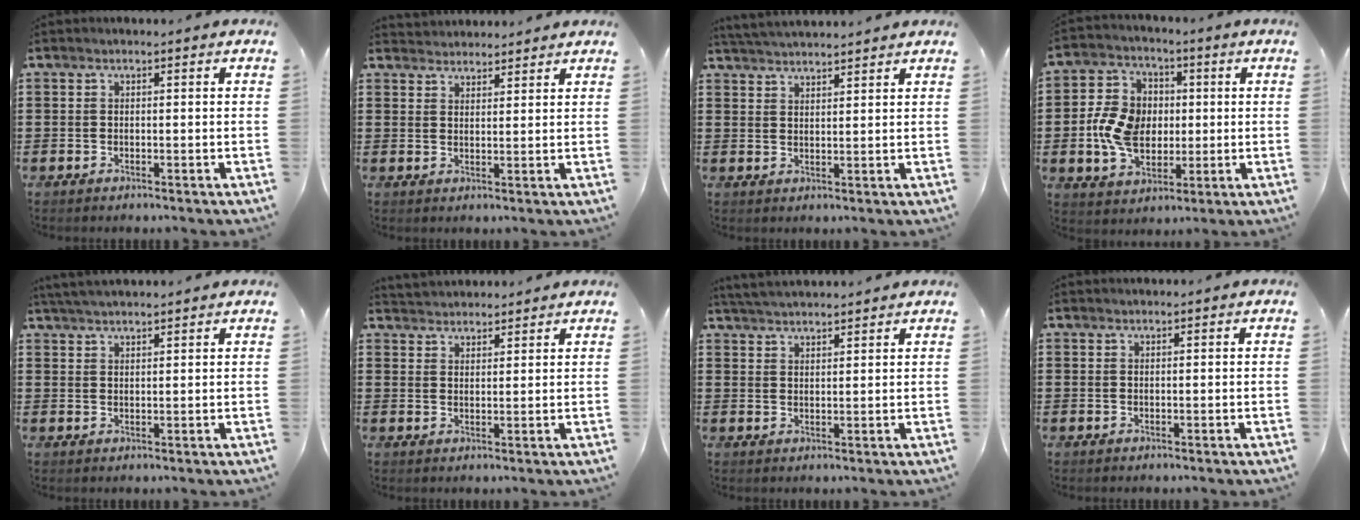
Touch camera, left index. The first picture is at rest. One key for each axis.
{"total": 2.5, "fx": 2.4, "fy": 0.2, "fz": -0.4, "tx": 0.001, "ty": -0.005, "tz": 0.048}
{"total": 3.2, "fx": 3.1, "fy": -0.3, "fz": 0.3, "tx": -0.016, "ty": -0.009, "tz": 0.059}
{"total": 9.0, "fx": -0.4, "fy": 7.1, "fz": 5.5, "tx": -0.125, "ty": 0.014, "tz": -0.008}
{"total": 3.3, "fx": 3.2, "fy": 0.0, "fz": 0.8, "tx": -0.023, "ty": -0.004, "tz": 0.062}
{"total": 2.7, "fx": 2.7, "fy": 0.2, "fz": -0.4, "tx": 0.000, "ty": -0.006, "tz": 0.052}
{"total": 3.4, "fx": 3.3, "fy": -0.2, "fz": 0.4, "tx": -0.018, "ty": -0.009, "tz": 0.062}
{"total": 0.7, "fx": 0.7, "fy": 0.0, "fz": 0.2, "tx": -0.005, "ty": -0.002, "tz": 0.014}